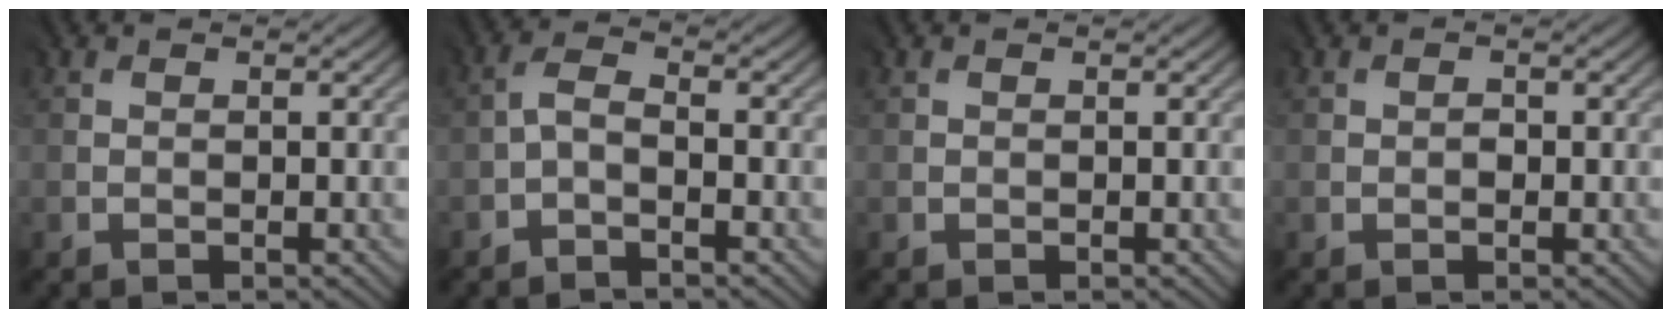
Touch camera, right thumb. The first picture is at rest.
{"total": 2.2, "force": [-1.3, 0.9, 1.5], "torque": [-0.037, 0.005, -0.033]}
{"total": 0.0}
{"total": 0.5, "force": [-0.2, 0.4, 0.3], "torque": [-0.002, -0.001, -0.003]}